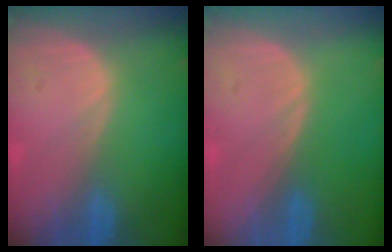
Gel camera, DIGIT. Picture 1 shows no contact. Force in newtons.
{"total": 0.0}